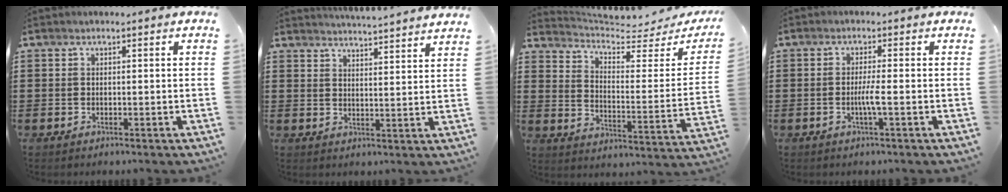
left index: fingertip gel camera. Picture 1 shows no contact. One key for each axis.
{"total": 3.9, "fx": 3.8, "fy": -0.8, "fz": 0.1, "tx": -0.017, "ty": -0.025, "tz": 0.066}
{"total": 5.1, "fx": 4.5, "fy": 0.7, "fz": 2.4, "tx": -0.071, "ty": -0.036, "tz": 0.074}
{"total": 2.9, "fx": -0.7, "fy": -0.2, "fz": 2.8, "tx": -0.057, "ty": -0.007, "tz": -0.017}